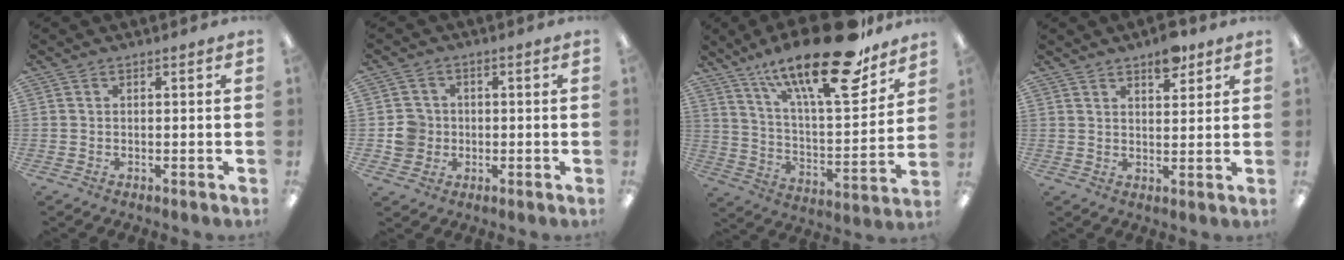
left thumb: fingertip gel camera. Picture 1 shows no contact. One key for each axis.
{"total": 5.7, "fx": -0.6, "fy": 5.5, "fz": 1.3, "tx": -0.014, "ty": 0.012, "tz": -0.009}
{"total": 26.3, "fx": 17.7, "fy": 7.8, "fz": 17.8, "tx": -0.272, "ty": -0.108, "tz": 0.287}
{"total": 6.0, "fx": 4.6, "fy": 2.5, "fz": 3.0, "tx": -0.028, "ty": -0.025, "tz": 0.076}